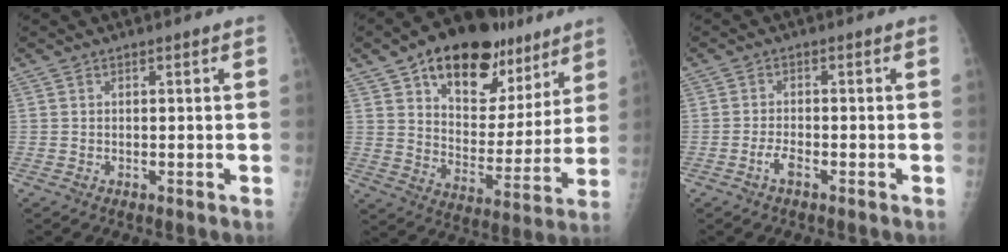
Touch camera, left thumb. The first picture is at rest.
{"total": 23.3, "force": [14.1, 12.8, 13.5], "torque": [-0.156, -0.043, 0.221]}
{"total": 2.3, "force": [-1.4, 0.8, 1.7], "torque": [-0.038, 0.011, -0.029]}